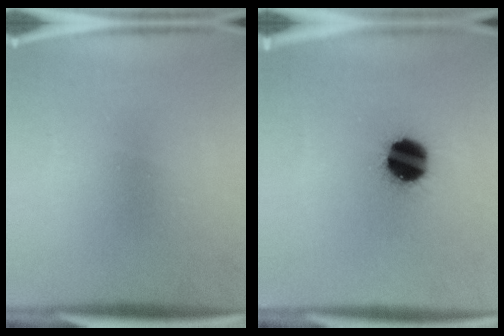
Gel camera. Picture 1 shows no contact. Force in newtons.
{"total": 14.5}